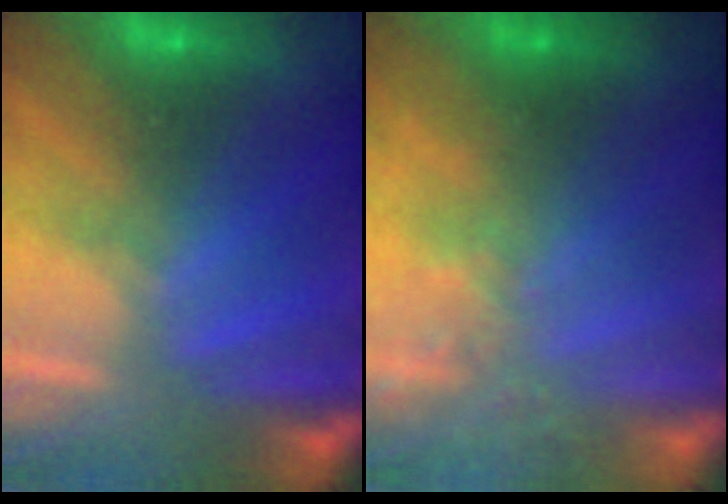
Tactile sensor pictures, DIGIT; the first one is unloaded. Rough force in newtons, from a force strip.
{"total": 2.3}